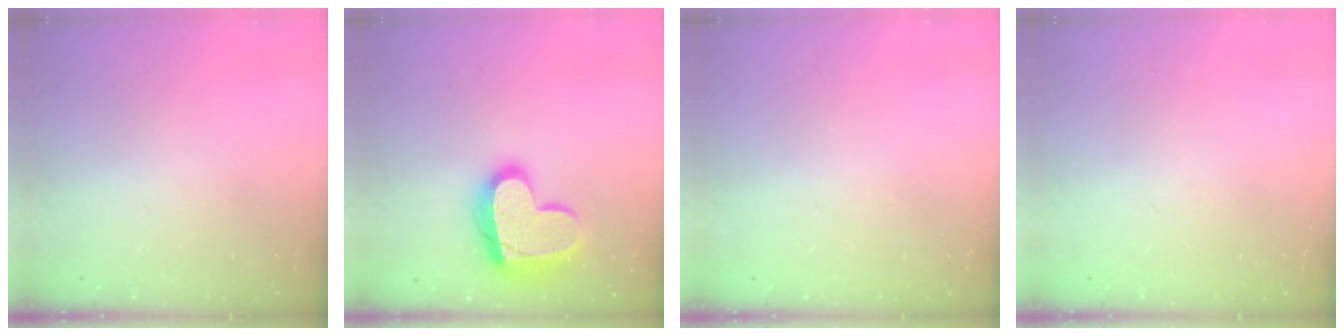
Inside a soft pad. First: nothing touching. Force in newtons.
{"total": 17.2, "press": 17.2, "slide": 1.3}
{"total": 0.0}
{"total": 0.0}